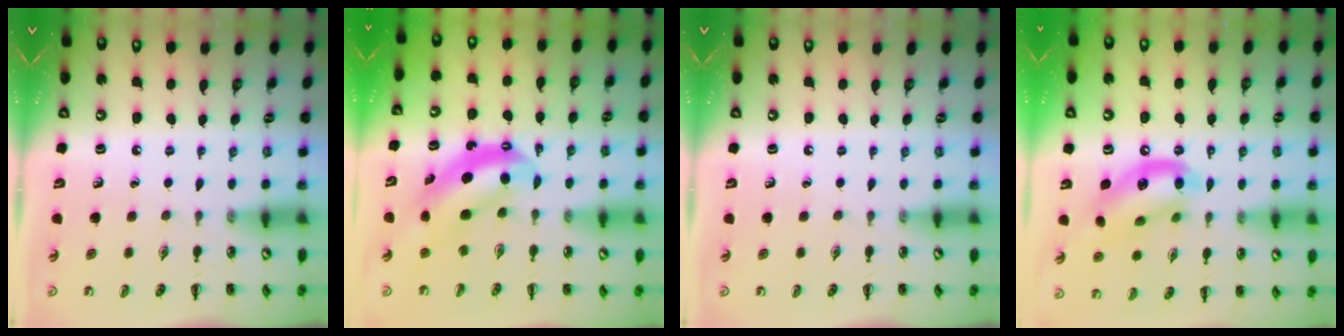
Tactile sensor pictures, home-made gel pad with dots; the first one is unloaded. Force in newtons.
{"total": 7.7, "press": 7.6, "slide": 1.5}
{"total": 0.0}
{"total": 13.5, "press": 13.1, "slide": 3.0}